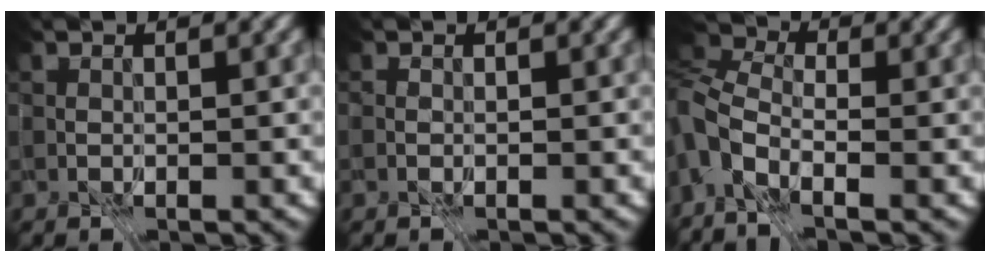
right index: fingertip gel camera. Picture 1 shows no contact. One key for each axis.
{"total": 0.7, "fx": 0.1, "fy": 0.6, "fz": 0.4, "tx": 0.004, "ty": 0.004, "tz": -0.011}
{"total": 5.0, "fx": -4.3, "fy": 0.0, "fz": 2.5, "tx": -0.066, "ty": -0.023, "tz": -0.083}